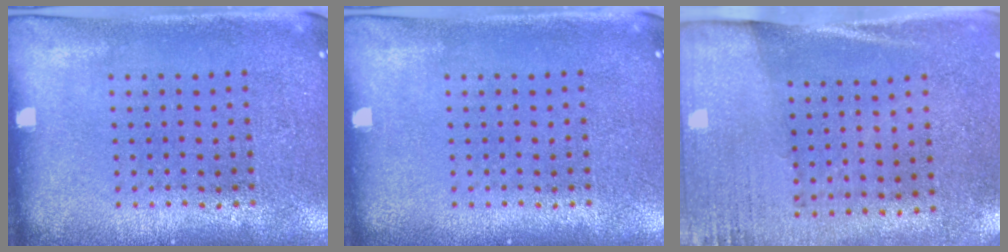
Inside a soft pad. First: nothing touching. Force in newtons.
{"total": 0.0}
{"total": 2.7, "press": 2.4, "slide": 1.2}